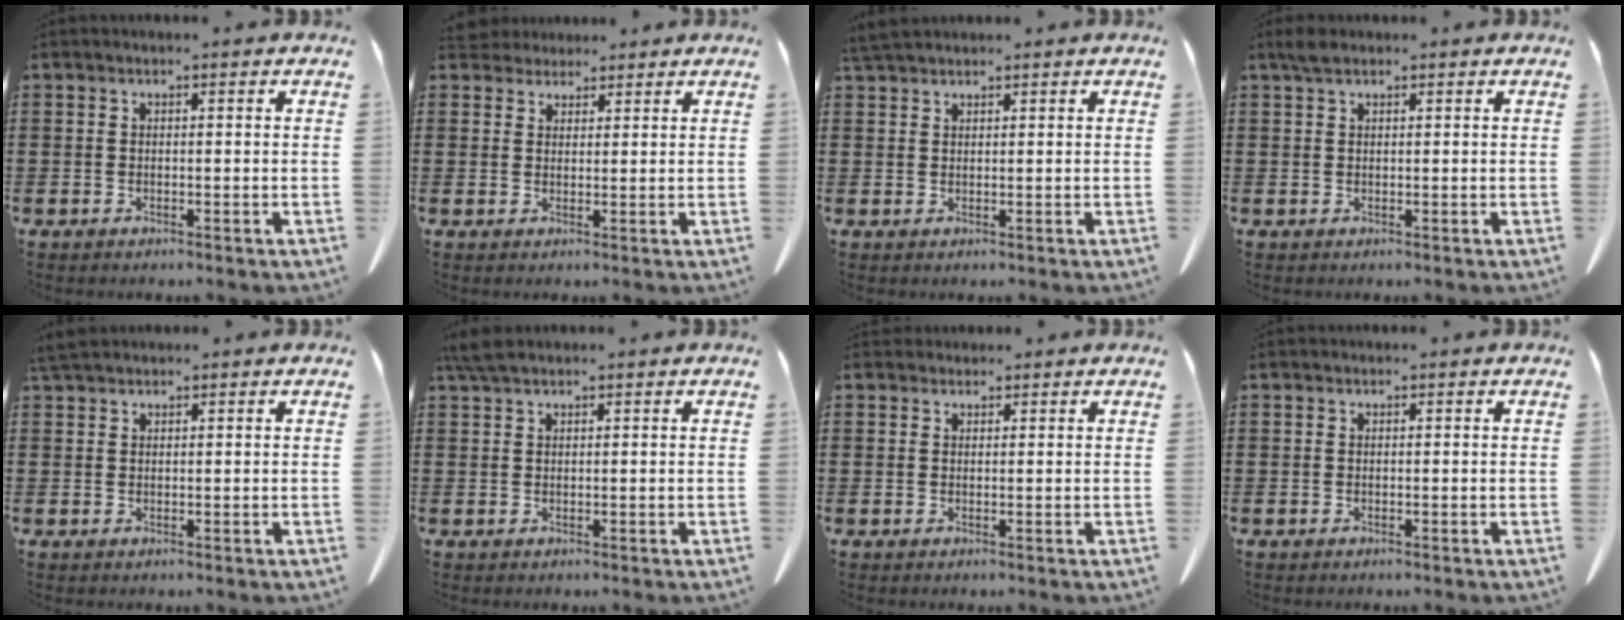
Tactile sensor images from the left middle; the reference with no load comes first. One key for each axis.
{"total": 2.9, "fx": 2.7, "fy": 1.0, "fz": 0.2, "tx": -0.004, "ty": -0.004, "tz": 0.052}
{"total": 2.6, "fx": 2.3, "fy": 0.5, "fz": 1.0, "tx": -0.026, "ty": 0.000, "tz": 0.047}
{"total": 1.7, "fx": 1.2, "fy": 0.6, "fz": 1.1, "tx": -0.025, "ty": 0.003, "tz": 0.022}
{"total": 2.4, "fx": 2.0, "fy": 0.6, "fz": 1.1, "tx": -0.028, "ty": 0.002, "tz": 0.040}
{"total": 2.9, "fx": 2.1, "fy": 0.7, "fz": 1.9, "tx": -0.043, "ty": 0.002, "tz": 0.041}
{"total": 1.5, "fx": 1.4, "fy": 0.6, "fz": 0.1, "tx": -0.005, "ty": 0.001, "tz": 0.028}
{"total": 0.0}